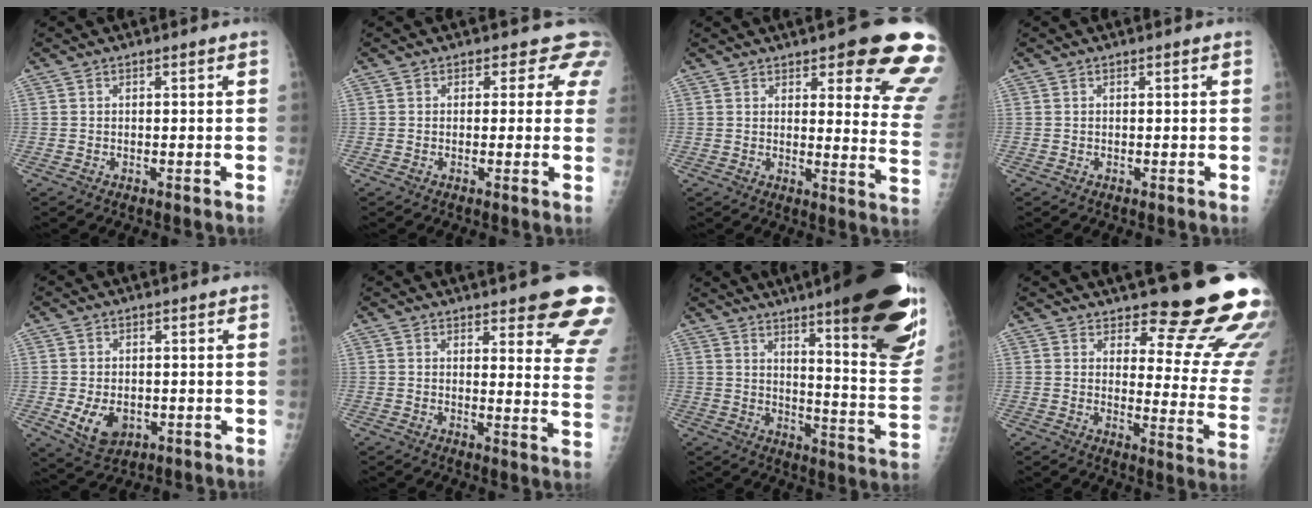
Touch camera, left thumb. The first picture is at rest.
{"total": 4.4, "force": [3.3, 2.9, 0.5], "torque": [0.031, -0.012, 0.011]}
{"total": 17.1, "force": [10.7, 4.3, 12.7], "torque": [-0.117, -0.055, 0.117]}
{"total": 0.0}
{"total": 6.3, "force": [-1.3, 4.6, 4.1], "torque": [-0.056, -0.007, -0.008]}
{"total": 14.9, "force": [10.8, 3.6, 9.7], "torque": [-0.081, -0.058, 0.113]}
{"total": 28.3, "force": [16.9, 5.1, 22.1], "torque": [-0.234, -0.070, 0.231]}
{"total": 17.6, "force": [15.0, 3.5, 8.6], "torque": [-0.066, -0.146, 0.178]}